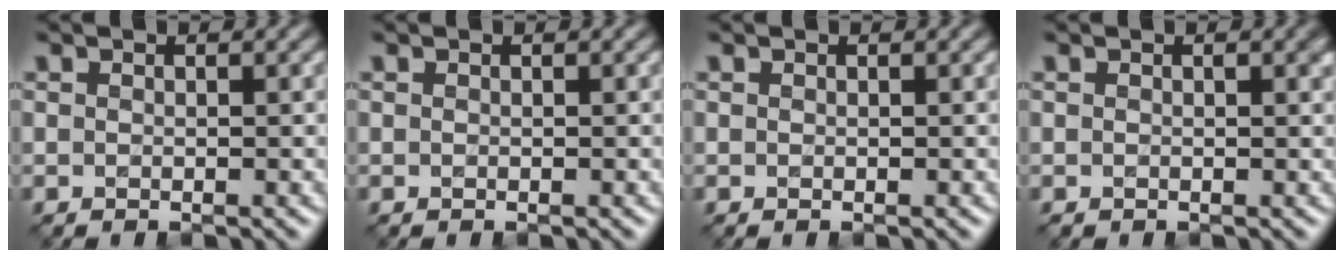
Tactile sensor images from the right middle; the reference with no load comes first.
{"total": 0.0}
{"total": 0.0}
{"total": 0.8, "force": [0.1, 0.4, 0.7], "torque": [-0.009, -0.002, 0.002]}